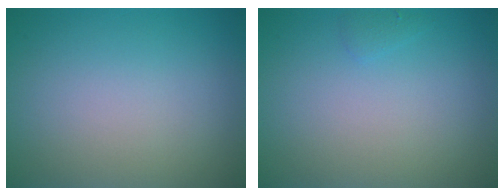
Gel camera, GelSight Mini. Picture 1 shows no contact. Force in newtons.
{"total": 0.6, "press": 0.5, "slide": 0.0}